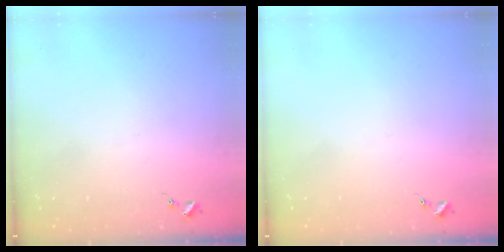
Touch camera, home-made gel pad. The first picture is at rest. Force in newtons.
{"total": 0.0}